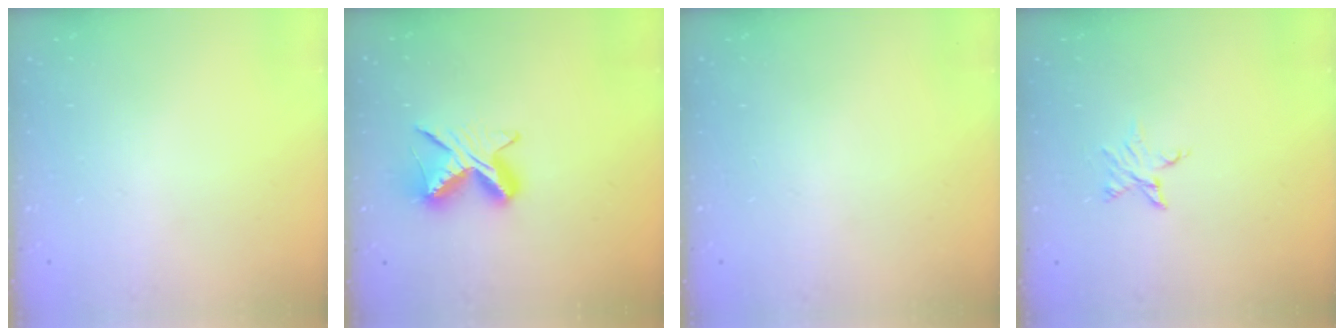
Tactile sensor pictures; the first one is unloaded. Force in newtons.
{"total": 9.3, "press": 9.3, "slide": 0.8}
{"total": 0.0}
{"total": 3.6, "press": 3.6, "slide": 0.4}